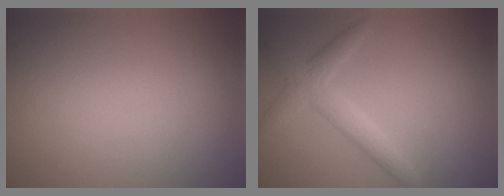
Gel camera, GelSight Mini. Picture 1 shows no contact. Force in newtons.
{"total": 2.8, "press": 2.8, "slide": 0.0}